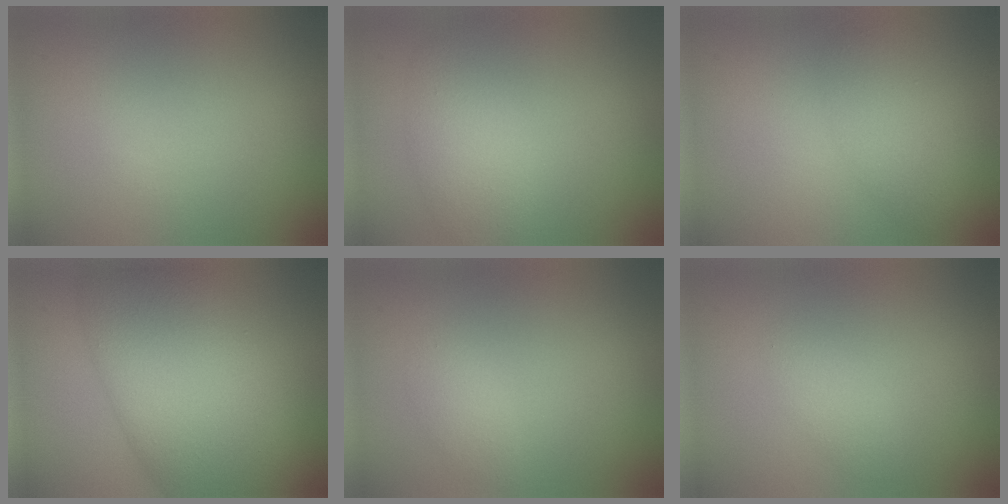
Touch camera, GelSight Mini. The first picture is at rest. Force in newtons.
{"total": 2.9, "press": 2.9, "slide": 0.1}
{"total": 2.4, "press": 2.4, "slide": 0.0}
{"total": 11.9, "press": 11.8, "slide": 0.3}
{"total": 1.1, "press": 1.1, "slide": 0.0}
{"total": 1.2, "press": 1.2, "slide": 0.0}